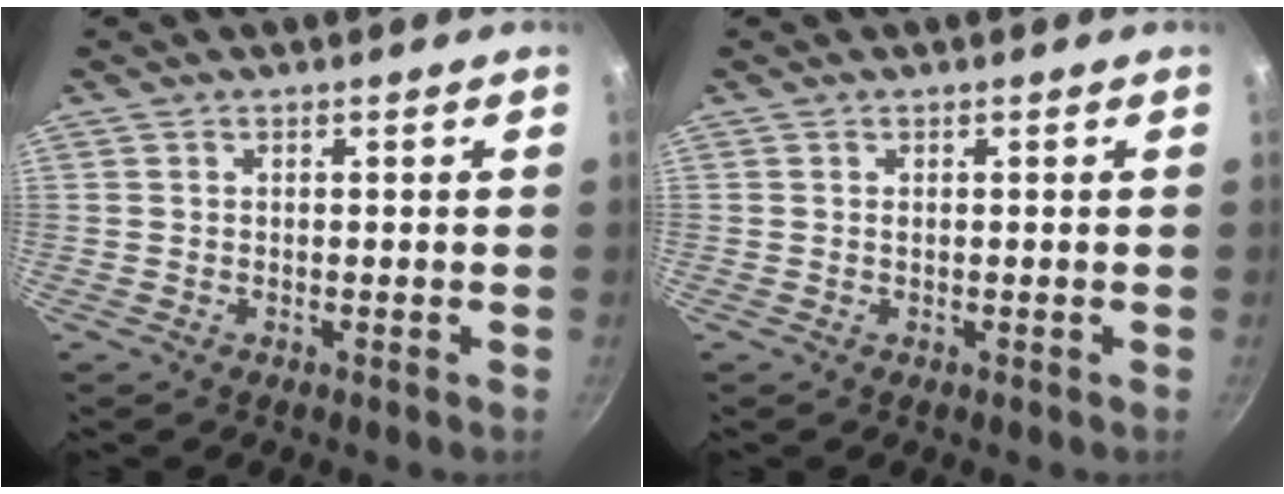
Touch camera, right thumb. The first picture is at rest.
{"total": 0.0}